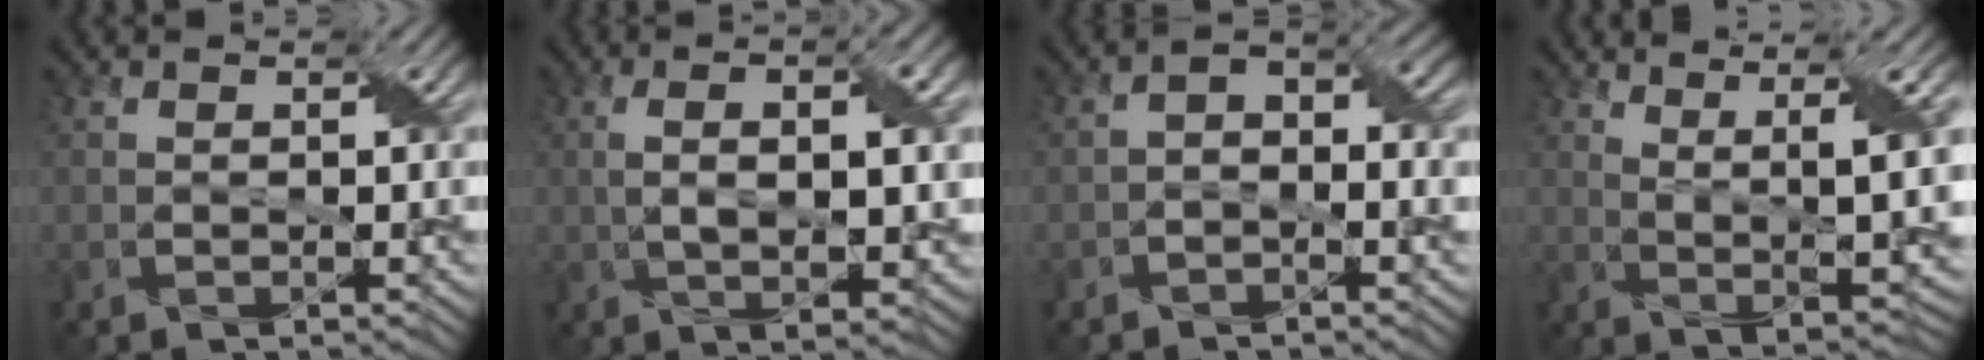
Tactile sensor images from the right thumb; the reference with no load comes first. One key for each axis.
{"total": 8.0, "fx": 0.8, "fy": 2.4, "fz": 7.6, "tx": -0.132, "ty": 0.002, "tz": 0.013}
{"total": 4.6, "fx": -0.5, "fy": 2.4, "fz": 3.8, "tx": -0.064, "ty": 0.005, "tz": -0.016}
{"total": 9.3, "fx": 3.9, "fy": 1.8, "fz": 8.2, "tx": -0.148, "ty": 0.003, "tz": 0.074}